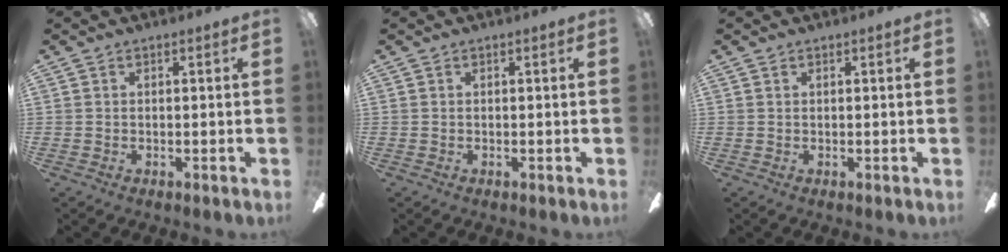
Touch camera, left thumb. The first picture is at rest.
{"total": 0.0}
{"total": 0.0}